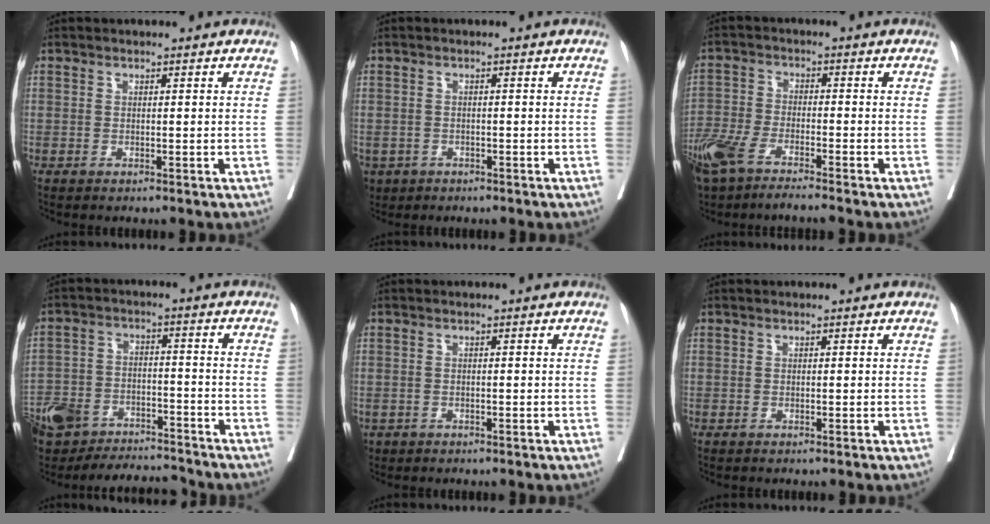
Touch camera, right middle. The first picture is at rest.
{"total": 4.1, "force": [-2.4, 3.1, 1.0], "torque": [-0.019, 0.001, -0.037]}
{"total": 8.2, "force": [-6.2, 1.6, 5.1], "torque": [-0.106, -0.014, -0.122]}
{"total": 14.7, "force": [-12.5, 5.9, 5.0], "torque": [-0.103, 0.020, -0.200]}
{"total": 1.1, "force": [-0.6, 0.9, 0.3], "torque": [-0.010, 0.001, -0.006]}
{"total": 0.0}